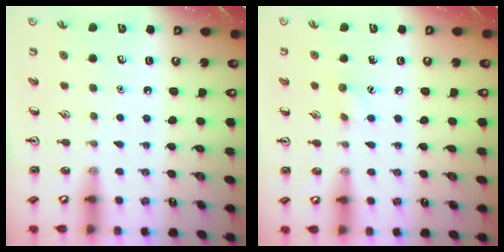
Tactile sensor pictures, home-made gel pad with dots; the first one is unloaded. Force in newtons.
{"total": 5.6, "press": 5.3, "slide": 1.6}